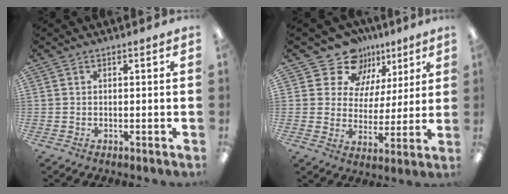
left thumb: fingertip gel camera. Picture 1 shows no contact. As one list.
[{"total": 13.6, "force": [8.9, 9.8, 2.9], "torque": [-0.059, -0.062, 0.171]}]